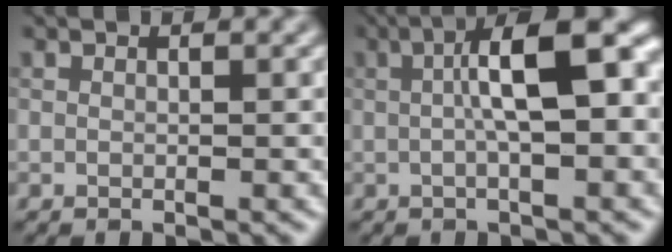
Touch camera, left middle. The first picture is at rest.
{"total": 8.6, "force": [1.0, 2.5, 8.1], "torque": [-0.120, 0.020, 0.008]}